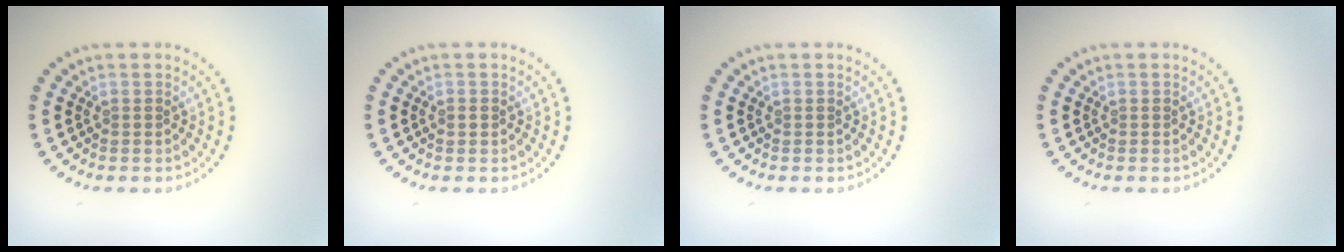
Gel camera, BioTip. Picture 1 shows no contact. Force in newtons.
{"total": 0.9, "press": 0.9, "slide": 0.2}
{"total": 0.0}
{"total": 0.0}